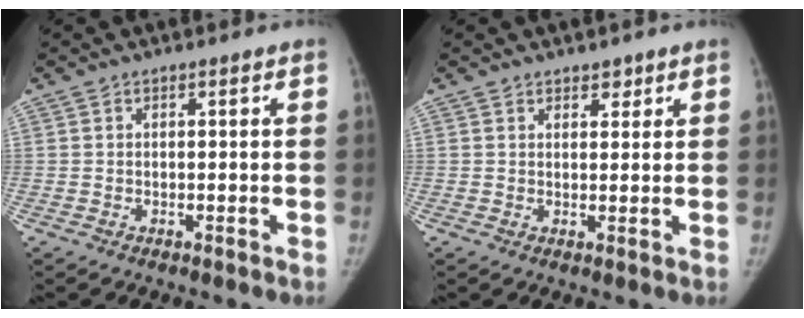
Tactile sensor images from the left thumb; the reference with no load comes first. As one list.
[{"total": 2.3, "force": [1.7, 1.4, 0.8], "torque": [0.009, -0.010, 0.022]}]